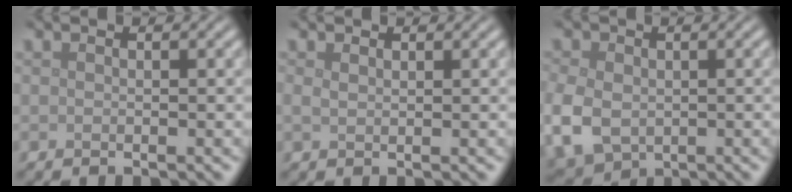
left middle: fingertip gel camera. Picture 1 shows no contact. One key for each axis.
{"total": 0.8, "fx": 0.5, "fy": 0.4, "fz": 0.5, "tx": -0.014, "ty": 0.001, "tz": 0.011}
{"total": 5.7, "fx": -1.0, "fy": 4.4, "fz": 3.5, "tx": -0.096, "ty": -0.017, "tz": -0.018}